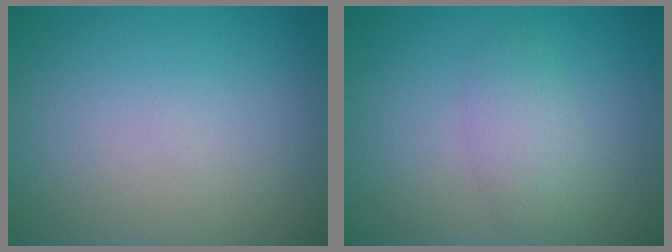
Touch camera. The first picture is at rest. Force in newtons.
{"total": 2.6, "press": 2.6, "slide": 0.2}